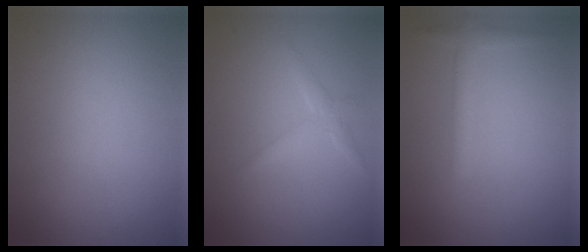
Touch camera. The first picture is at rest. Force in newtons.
{"total": 1.5, "press": 1.5, "slide": 0.1}
{"total": 1.4, "press": 1.4, "slide": 0.1}